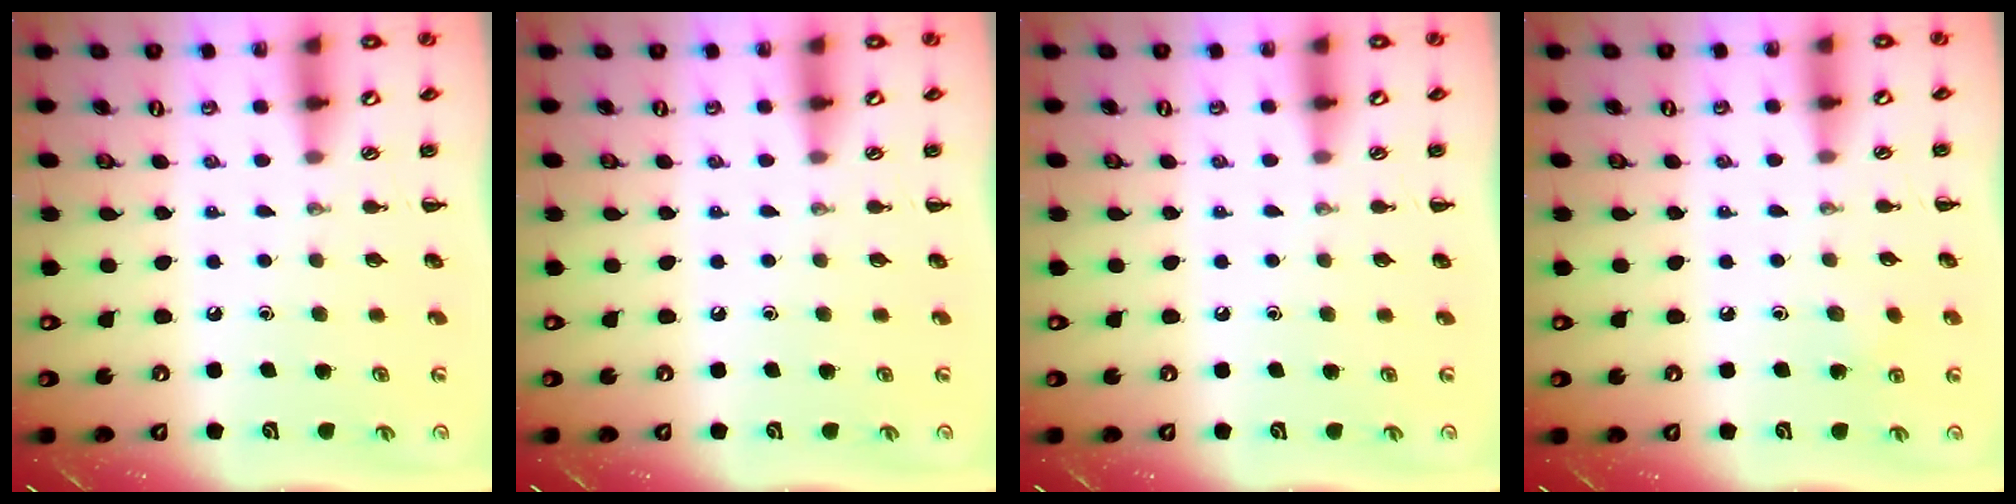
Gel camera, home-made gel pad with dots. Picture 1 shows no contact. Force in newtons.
{"total": 0.0}
{"total": 0.5, "press": 0.1, "slide": 0.5}
{"total": 5.3, "press": 5.1, "slide": 1.4}